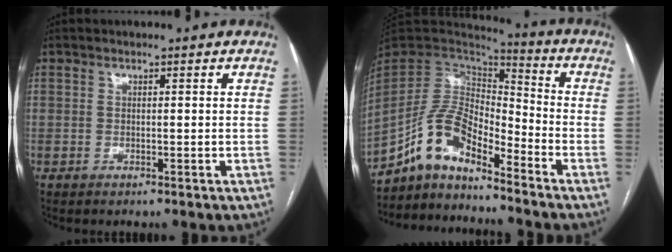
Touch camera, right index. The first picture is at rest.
{"total": 11.2, "force": [-8.6, 3.4, 6.3], "torque": [-0.129, 0.031, -0.162]}